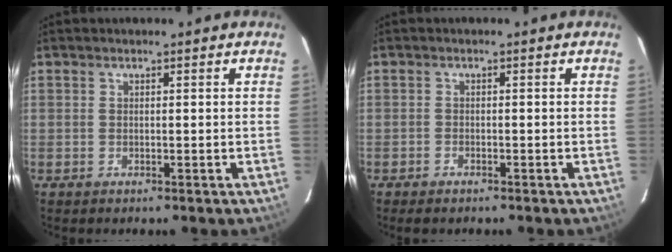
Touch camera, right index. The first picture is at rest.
{"total": 1.2, "force": [-0.9, 0.5, 0.7], "torque": [-0.021, -0.003, -0.016]}